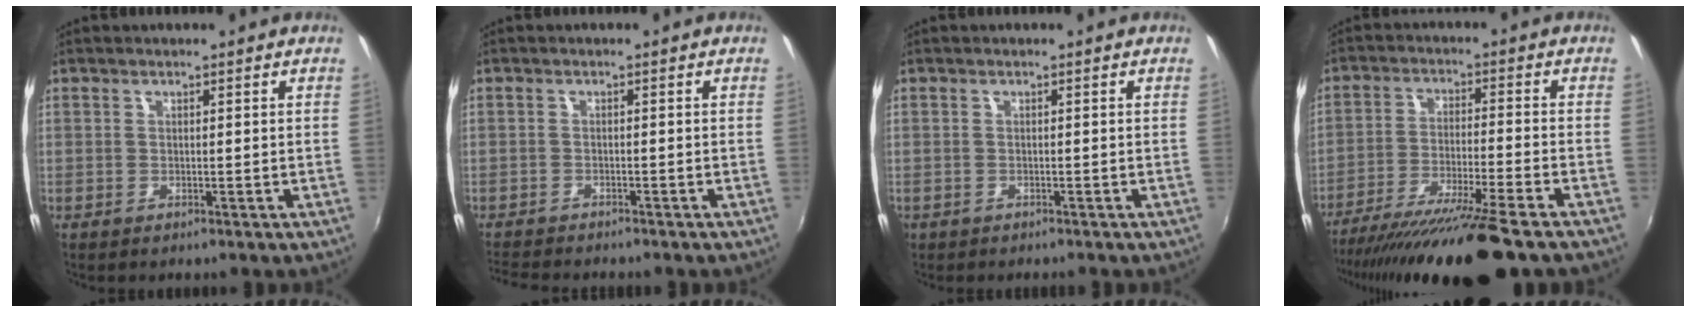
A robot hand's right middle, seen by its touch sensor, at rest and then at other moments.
{"total": 5.9, "force": [-5.4, 0.7, 2.0], "torque": [-0.058, -0.020, -0.093]}
{"total": 0.8, "force": [-0.7, 0.5, 0.1], "torque": [-0.008, -0.002, -0.012]}
{"total": 17.7, "force": [-14.5, -0.4, 10.2], "torque": [-0.195, -0.043, -0.240]}